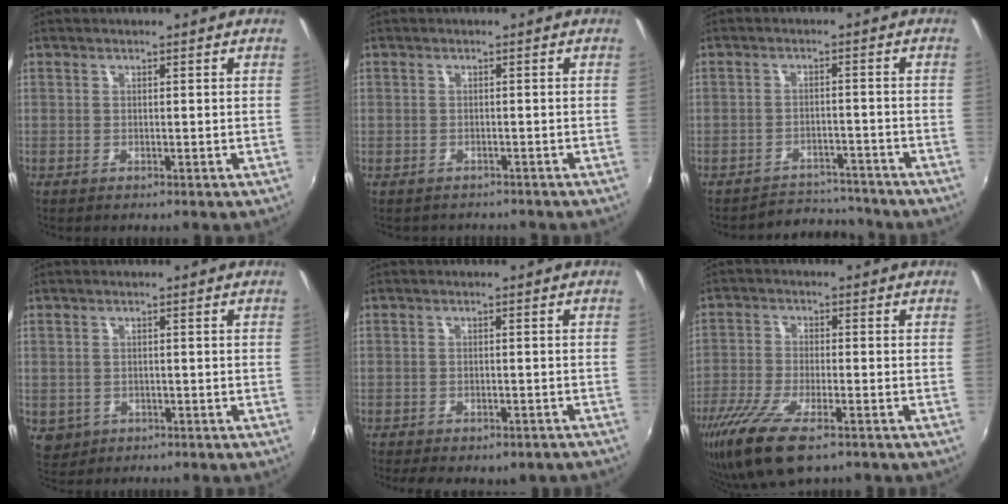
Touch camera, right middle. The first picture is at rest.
{"total": 2.3, "force": [-1.5, 1.8, 0.0], "torque": [0.000, 0.009, -0.018]}
{"total": 7.2, "force": [-6.9, 1.9, -0.1], "torque": [-0.012, 0.011, -0.100]}
{"total": 3.7, "force": [-1.0, 3.3, 1.4], "torque": [-0.032, -0.005, -0.007]}
{"total": 8.5, "force": [-6.5, 3.6, 4.2], "torque": [-0.096, -0.023, -0.080]}
{"total": 12.0, "force": [-7.6, 3.6, 8.5], "torque": [-0.190, -0.041, -0.145]}